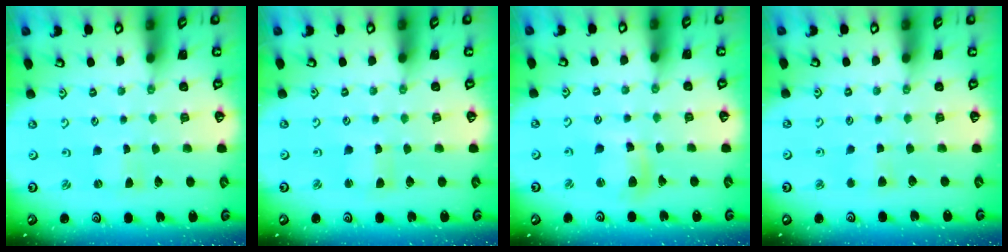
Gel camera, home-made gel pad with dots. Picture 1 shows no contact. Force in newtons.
{"total": 1.8, "press": 1.7, "slide": 0.4}
{"total": 9.7, "press": 9.6, "slide": 1.2}
{"total": 2.8, "press": 2.7, "slide": 0.5}